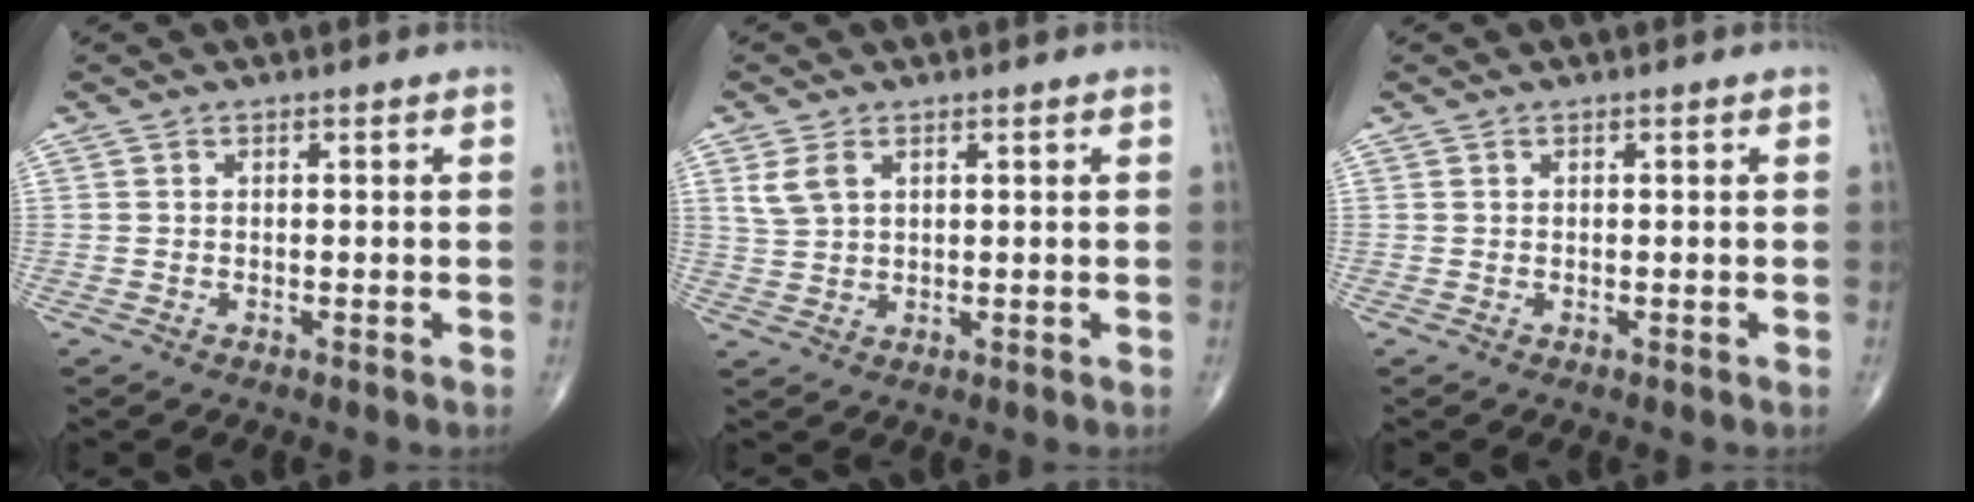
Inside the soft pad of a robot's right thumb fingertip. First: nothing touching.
{"total": 3.8, "force": [1.8, 2.3, 2.5], "torque": [-0.053, 0.000, 0.045]}
{"total": 0.0}